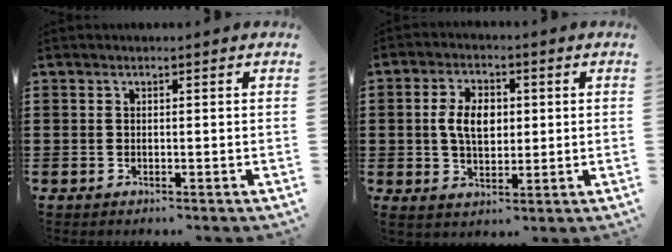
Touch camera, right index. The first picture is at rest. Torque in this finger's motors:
{"motor_torque": [1.28, 0.86, 0.56, 0.19]}